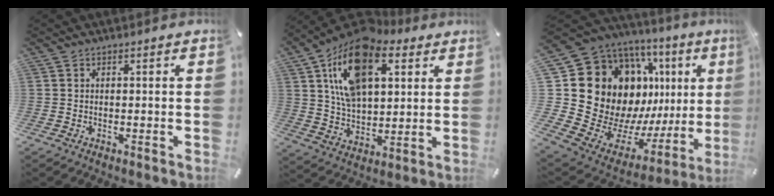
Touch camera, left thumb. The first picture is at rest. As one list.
[{"total": 19.1, "force": [8.8, 11.2, 12.7], "torque": [-0.246, -0.028, 0.150]}, {"total": 23.2, "force": [5.7, 17.4, 14.3], "torque": [-0.207, -0.096, 0.154]}]